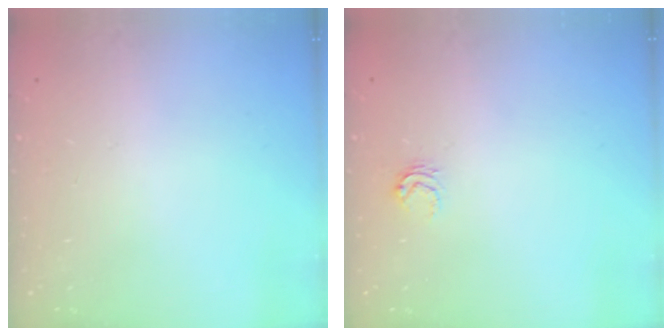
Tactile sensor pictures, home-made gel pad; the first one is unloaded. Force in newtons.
{"total": 3.3, "press": 3.3, "slide": 0.4}